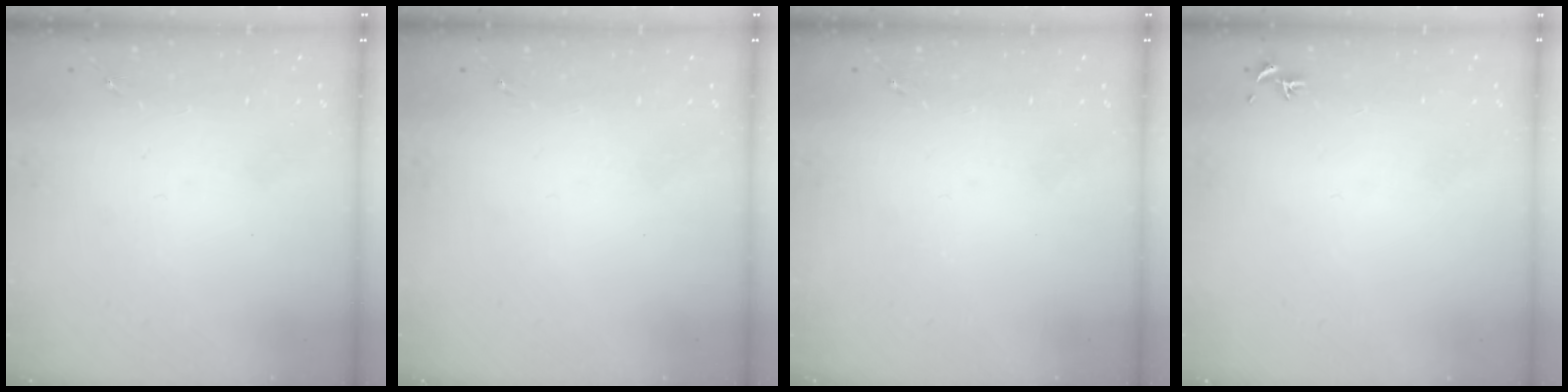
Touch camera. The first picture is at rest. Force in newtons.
{"total": 0.0}
{"total": 0.0}
{"total": 0.8, "press": 0.7, "slide": 0.3}